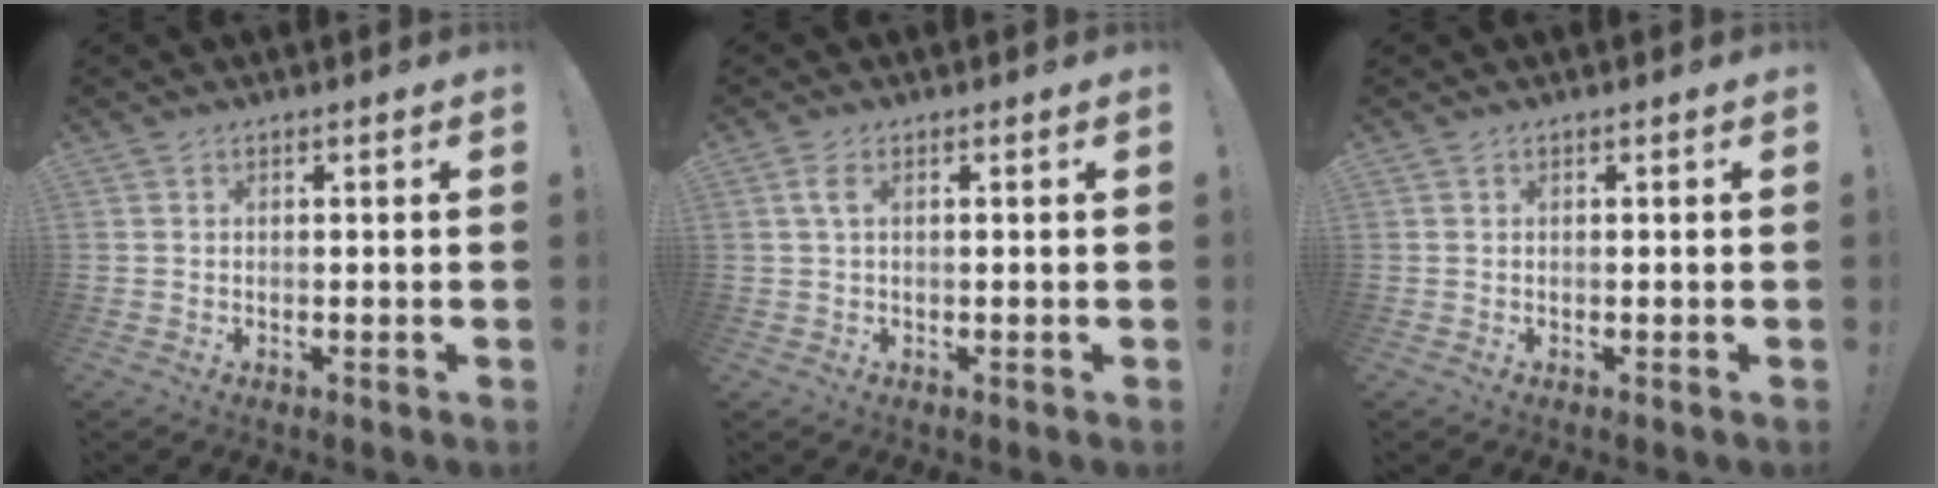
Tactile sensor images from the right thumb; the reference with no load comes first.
{"total": 2.4, "force": [0.7, 0.8, 2.2], "torque": [-0.037, 0.002, 0.010]}
{"total": 0.0}